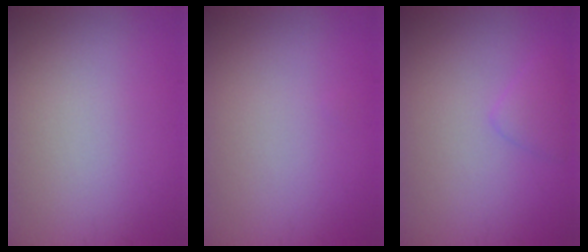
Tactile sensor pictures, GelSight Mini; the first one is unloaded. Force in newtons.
{"total": 0.0}
{"total": 1.5, "press": 1.5, "slide": 0.1}